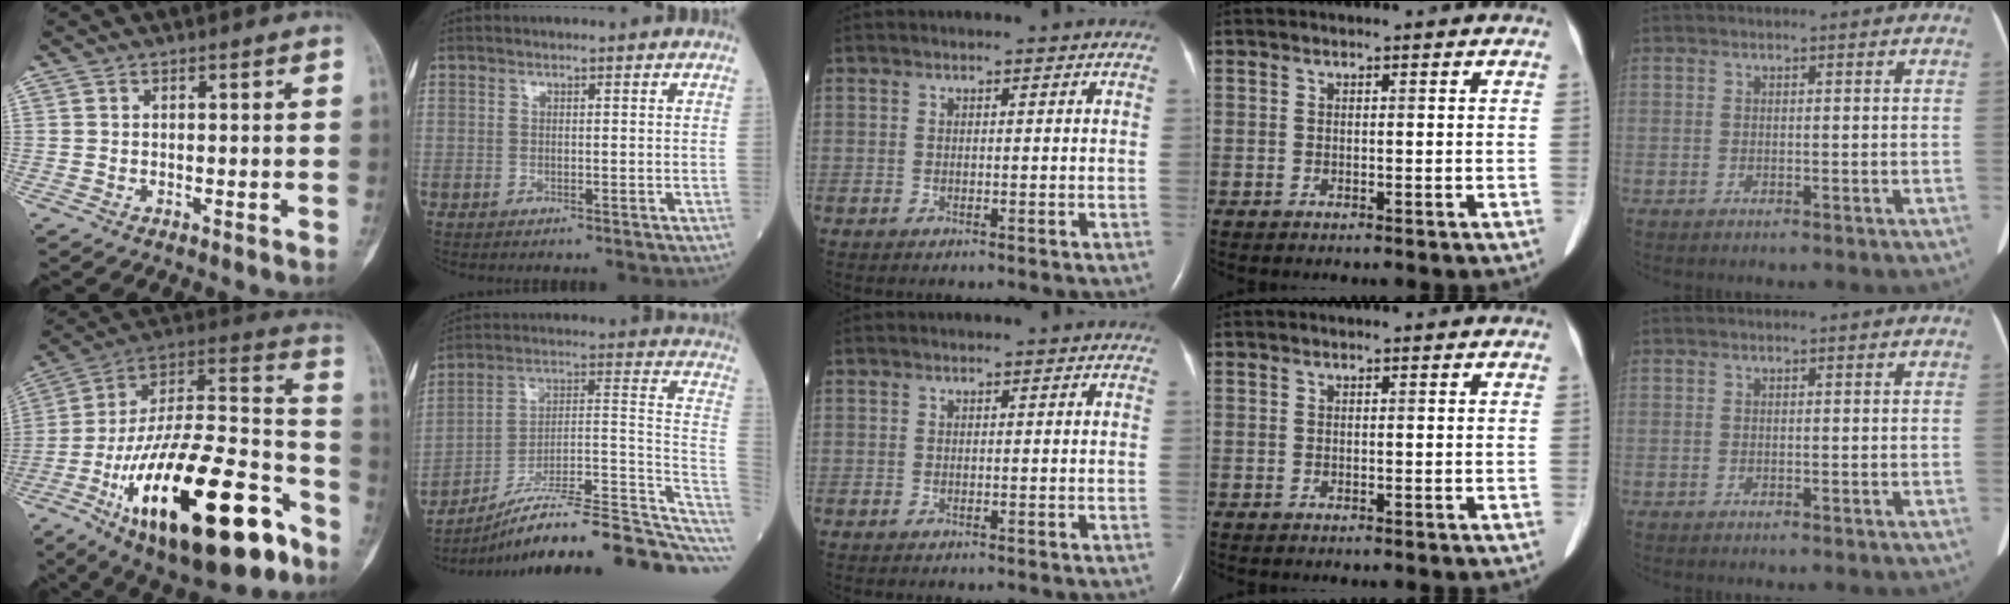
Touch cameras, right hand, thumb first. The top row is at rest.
{"thumb": {"total": 35.7, "force": [-17.1, 13.4, 28.4], "torque": [-0.449, 0.065, -0.274]}, "index": {"total": 21.0, "force": [-16.5, 2.4, 12.7], "torque": [-0.120, 0.048, -0.253]}}